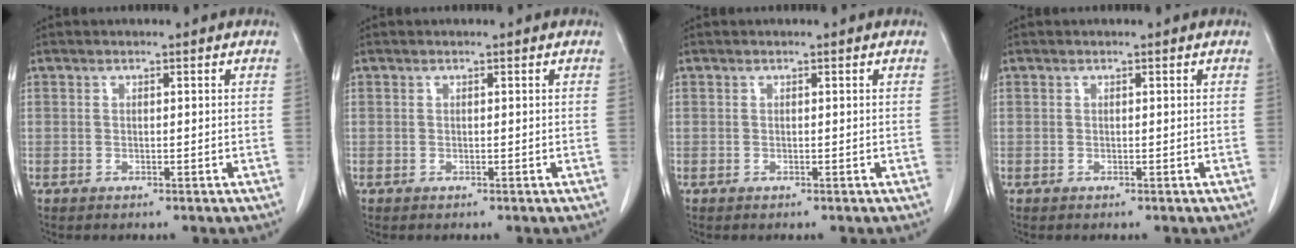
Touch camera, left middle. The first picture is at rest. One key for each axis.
{"total": 0.0}
{"total": 0.0}
{"total": 0.0}